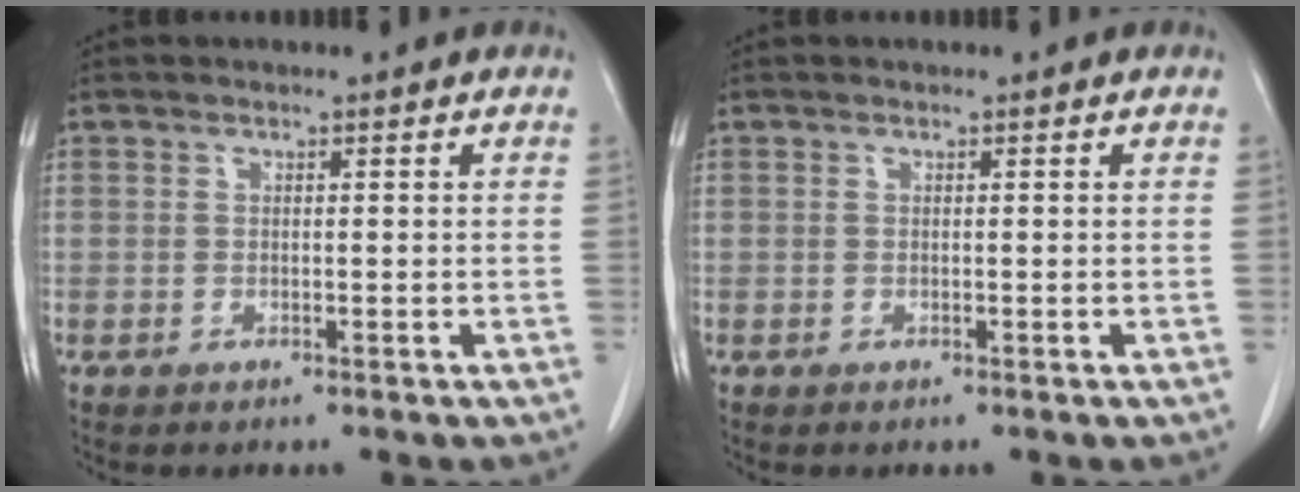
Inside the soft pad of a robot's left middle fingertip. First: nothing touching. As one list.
[{"total": 0.0}]